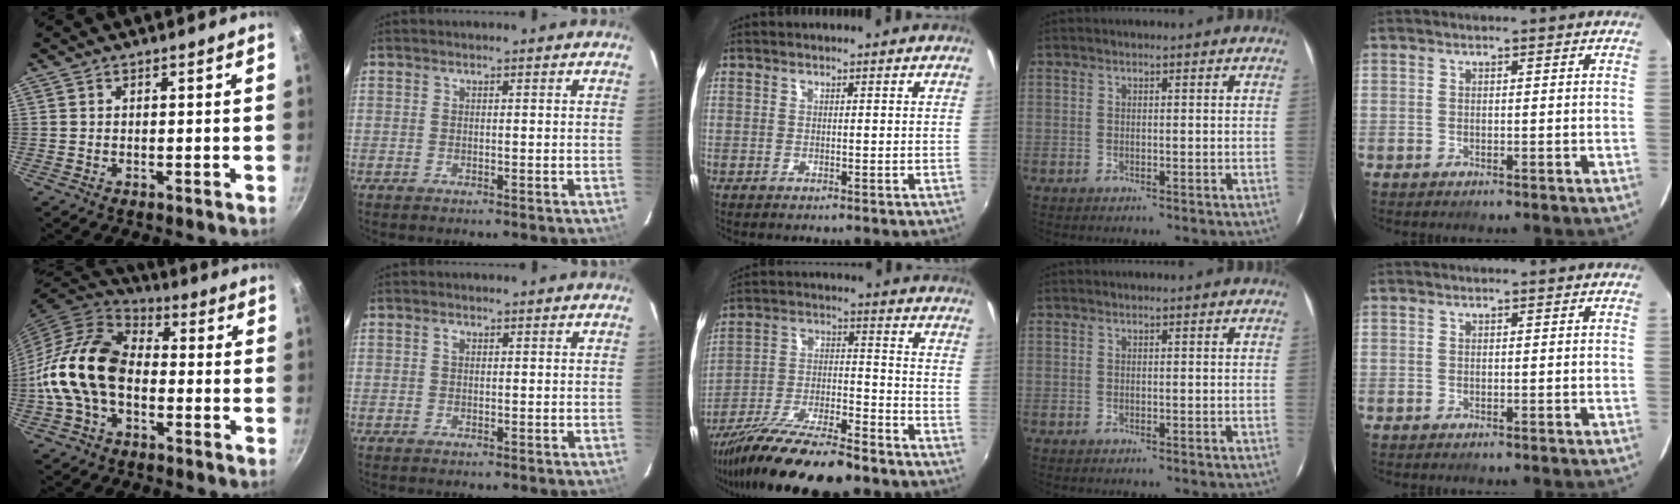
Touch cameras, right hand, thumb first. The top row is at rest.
{"thumb": {"total": 16.7, "force": [-2.6, 11.2, 12.2], "torque": [-0.205, 0.038, -0.066]}, "index": {"total": 0.8, "force": [0.2, 0.6, 0.5], "torque": [-0.011, 0.004, 0.004]}, "middle": {"total": 18.4, "force": [-14.3, 4.0, 10.8], "torque": [-0.206, -0.033, -0.241]}}